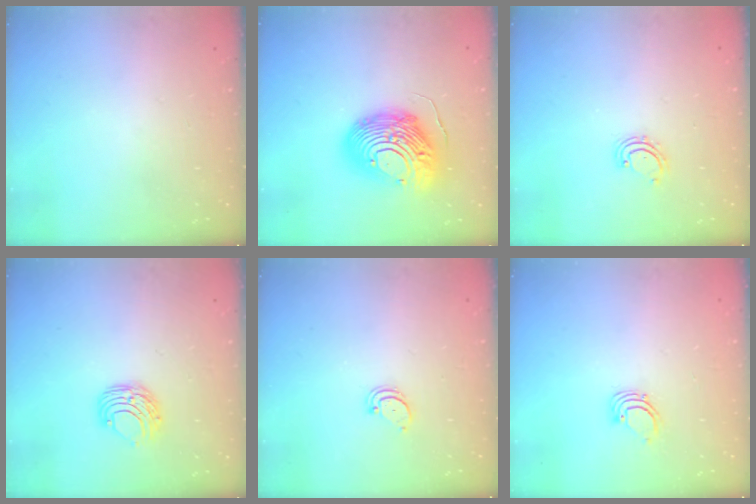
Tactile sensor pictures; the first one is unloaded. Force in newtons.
{"total": 21.5, "press": 21.4, "slide": 2.2}
{"total": 2.7, "press": 2.6, "slide": 0.5}
{"total": 6.7, "press": 6.7, "slide": 0.5}
{"total": 1.9, "press": 1.9, "slide": 0.2}
{"total": 2.2, "press": 2.2, "slide": 0.2}